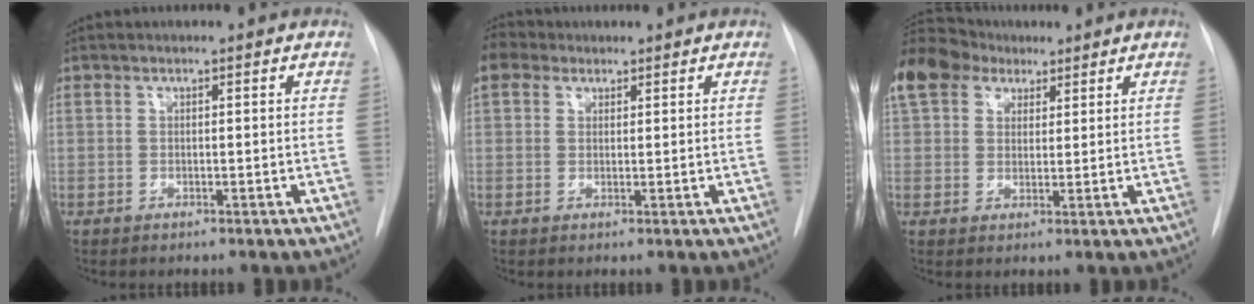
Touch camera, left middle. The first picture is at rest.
{"total": 2.9, "force": [2.2, 1.8, 0.3], "torque": [-0.007, 0.016, 0.042]}
{"total": 13.6, "force": [9.0, 8.7, 5.3], "torque": [-0.148, 0.062, 0.166]}